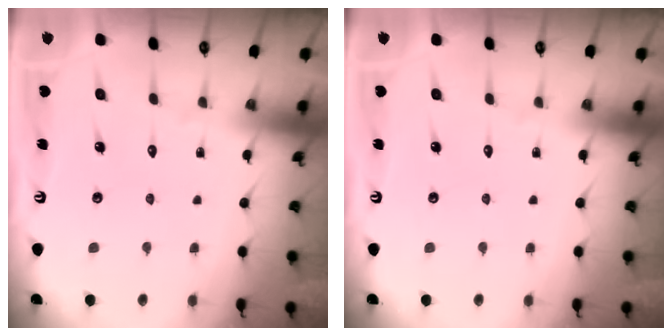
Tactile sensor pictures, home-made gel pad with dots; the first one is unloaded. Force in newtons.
{"total": 0.0}